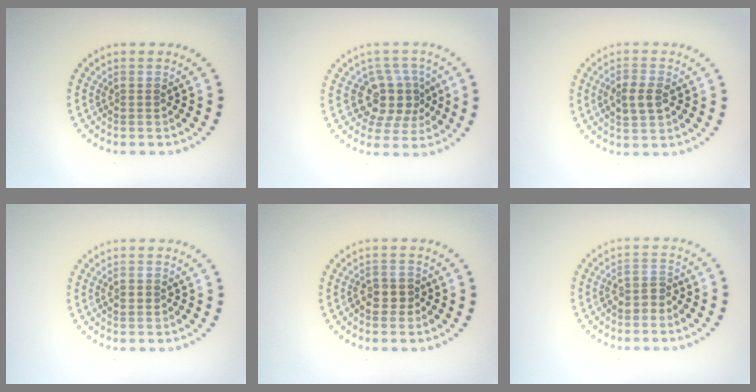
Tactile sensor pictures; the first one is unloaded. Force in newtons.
{"total": 4.0, "press": 3.4, "slide": 2.2}
{"total": 2.8, "press": 2.8, "slide": 0.3}
{"total": 1.3, "press": 1.3, "slide": 0.2}
{"total": 1.5, "press": 1.4, "slide": 0.4}
{"total": 1.8, "press": 1.6, "slide": 0.9}